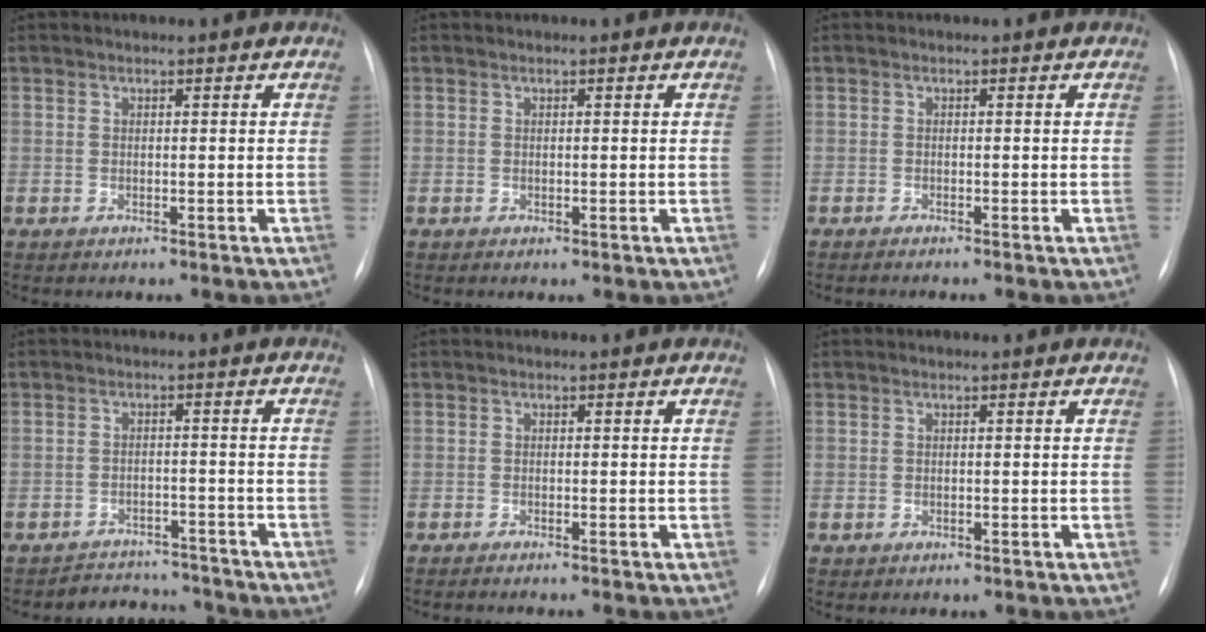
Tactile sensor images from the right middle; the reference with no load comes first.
{"total": 0.0}
{"total": 1.8, "force": [-1.5, -0.1, 1.0], "torque": [-0.010, -0.002, -0.016]}
{"total": 6.4, "force": [-6.0, 2.0, -0.7], "torque": [0.011, 0.019, -0.082]}
{"total": 2.1, "force": [-1.7, -0.1, 1.1], "torque": [-0.011, -0.002, -0.020]}
{"total": 0.0}